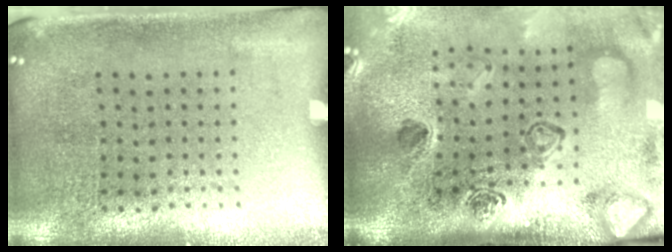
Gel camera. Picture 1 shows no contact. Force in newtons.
{"total": 4.6, "press": 3.1, "slide": 3.3}